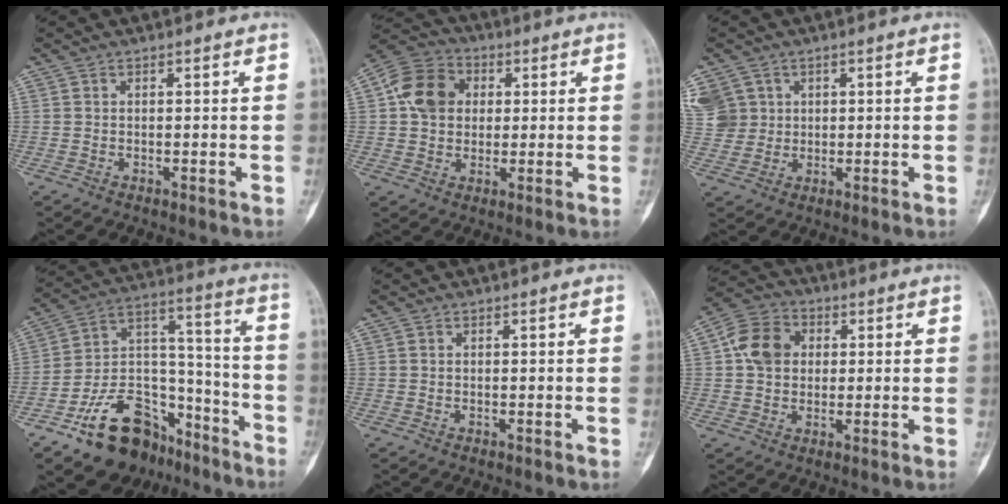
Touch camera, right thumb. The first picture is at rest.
{"total": 11.3, "force": [2.1, 9.2, 6.3], "torque": [-0.091, 0.009, 0.025]}
{"total": 10.3, "force": [3.6, 9.1, 3.2], "torque": [-0.066, 0.014, 0.088]}
{"total": 21.6, "force": [-13.5, 12.9, 10.9], "torque": [-0.136, 0.111, -0.216]}
{"total": 0.0}
{"total": 9.7, "force": [1.7, 7.8, 5.5], "torque": [-0.081, 0.011, 0.020]}